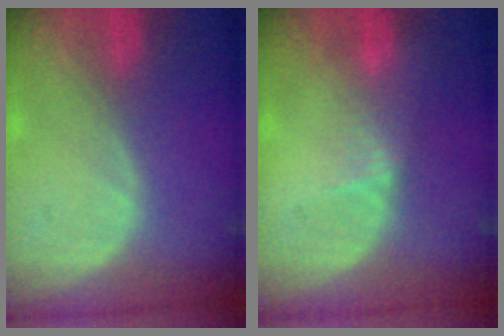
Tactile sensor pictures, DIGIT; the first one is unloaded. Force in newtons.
{"total": 2.3, "press": 2.1, "slide": 1.0}